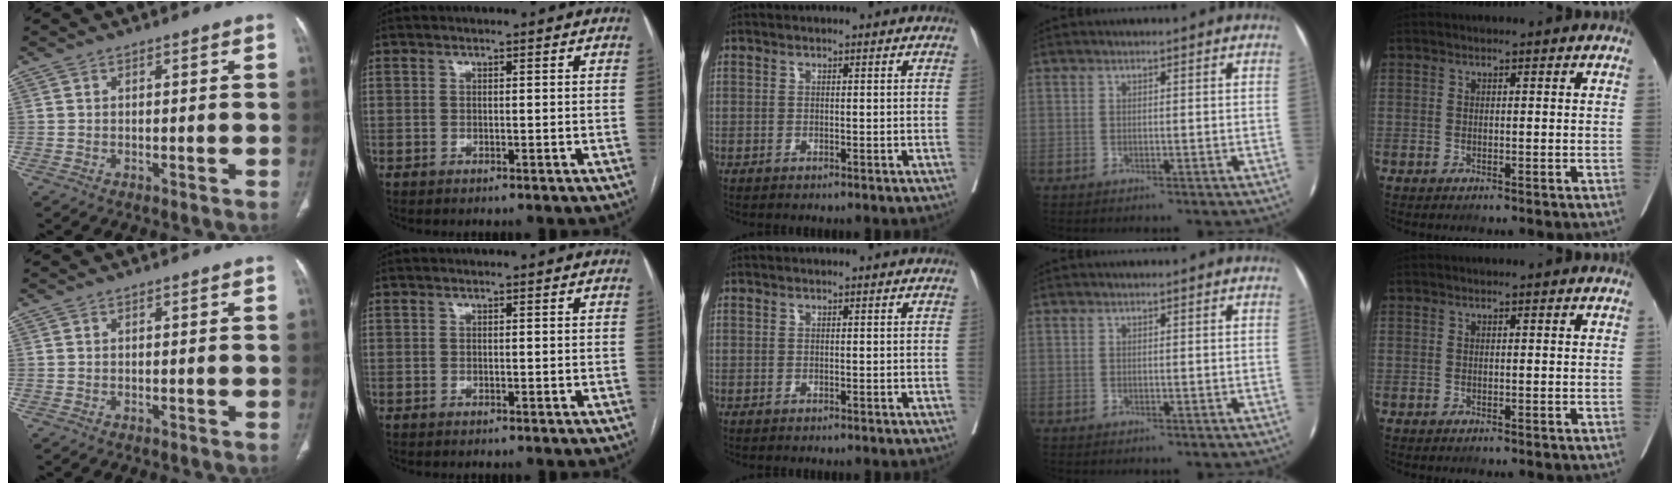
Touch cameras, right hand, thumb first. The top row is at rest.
{}